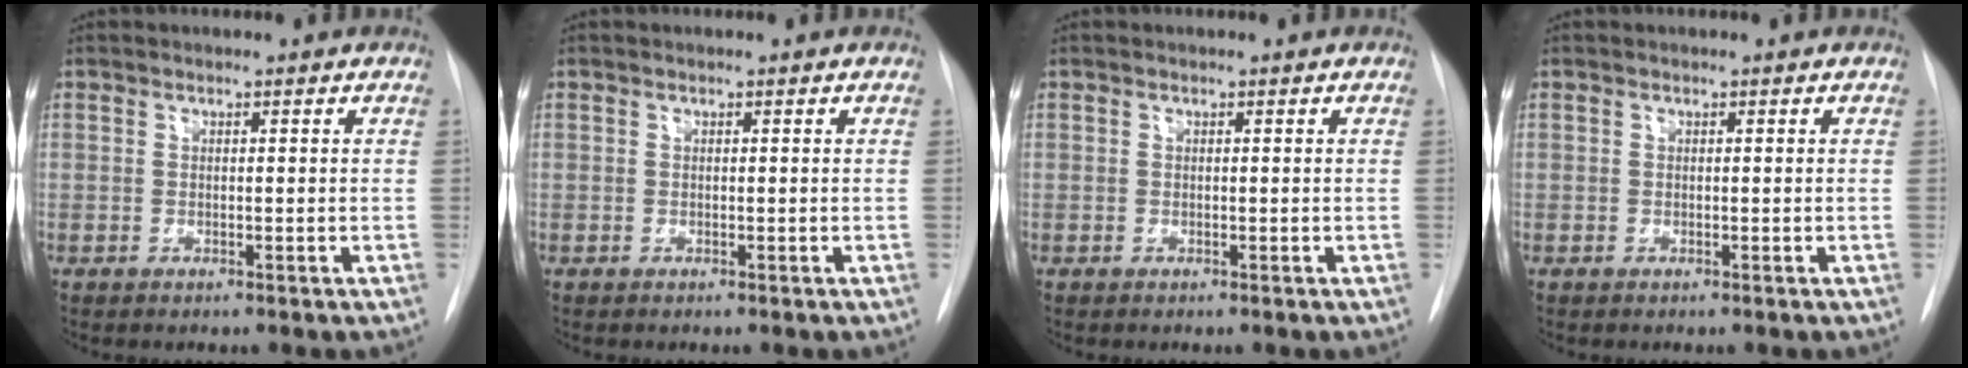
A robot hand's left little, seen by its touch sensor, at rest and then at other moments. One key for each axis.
{"total": 0.0}
{"total": 0.0}
{"total": 0.0}